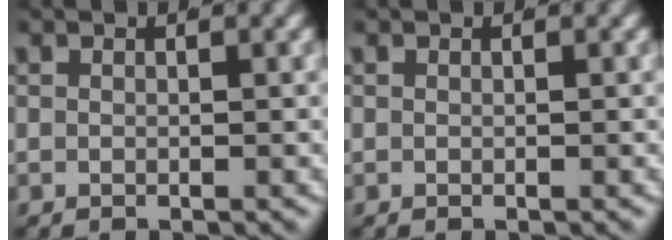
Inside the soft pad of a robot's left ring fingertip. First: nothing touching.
{"total": 0.0}